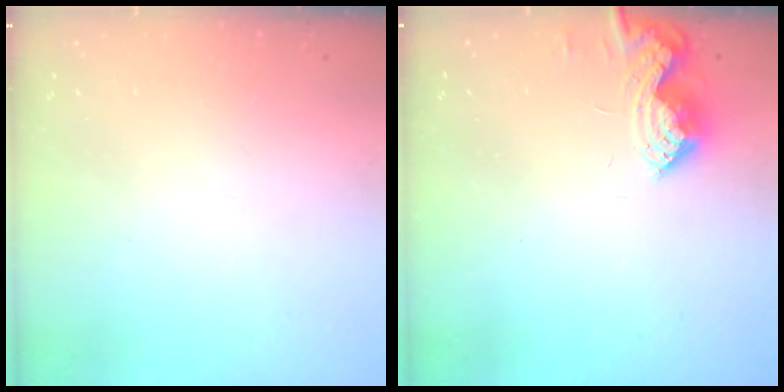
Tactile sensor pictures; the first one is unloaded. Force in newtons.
{"total": 8.1, "press": 8.1, "slide": 0.5}